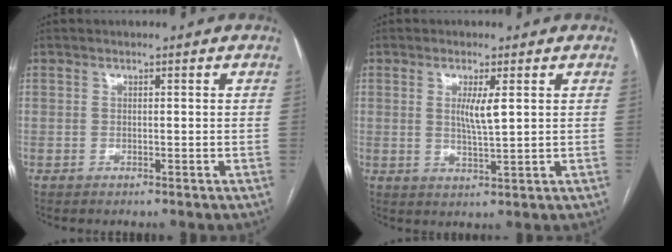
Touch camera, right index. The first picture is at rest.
{"total": 3.9, "force": [1.0, 0.2, 3.8], "torque": [-0.073, -0.006, 0.019]}